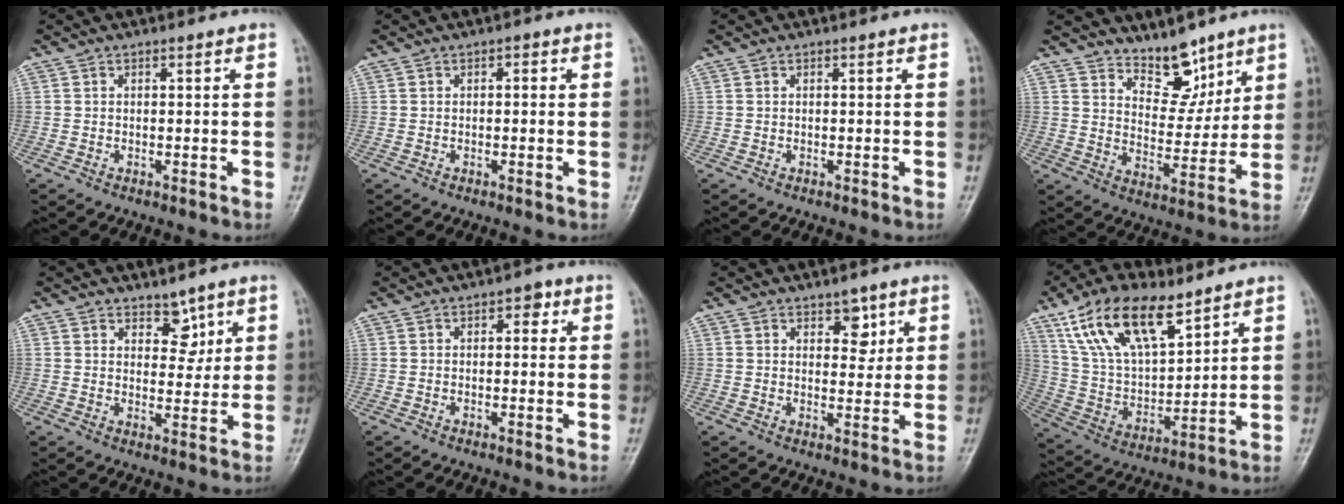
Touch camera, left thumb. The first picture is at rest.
{"total": 1.3, "force": [0.2, 0.8, 1.1], "torque": [-0.005, 0.003, -0.002]}
{"total": 0.0}
{"total": 9.3, "force": [7.2, 4.6, 3.8], "torque": [-0.021, -0.059, 0.127]}
{"total": 4.6, "force": [3.0, 2.8, 2.2], "torque": [0.001, -0.020, 0.046]}
{"total": 2.7, "force": [0.9, 1.7, 2.0], "torque": [-0.006, 0.003, 0.004]}
{"total": 4.5, "force": [2.4, 2.7, 2.7], "torque": [-0.008, -0.014, 0.033]}
{"total": 18.5, "force": [11.2, 8.3, 12.1], "torque": [-0.193, -0.036, 0.219]}